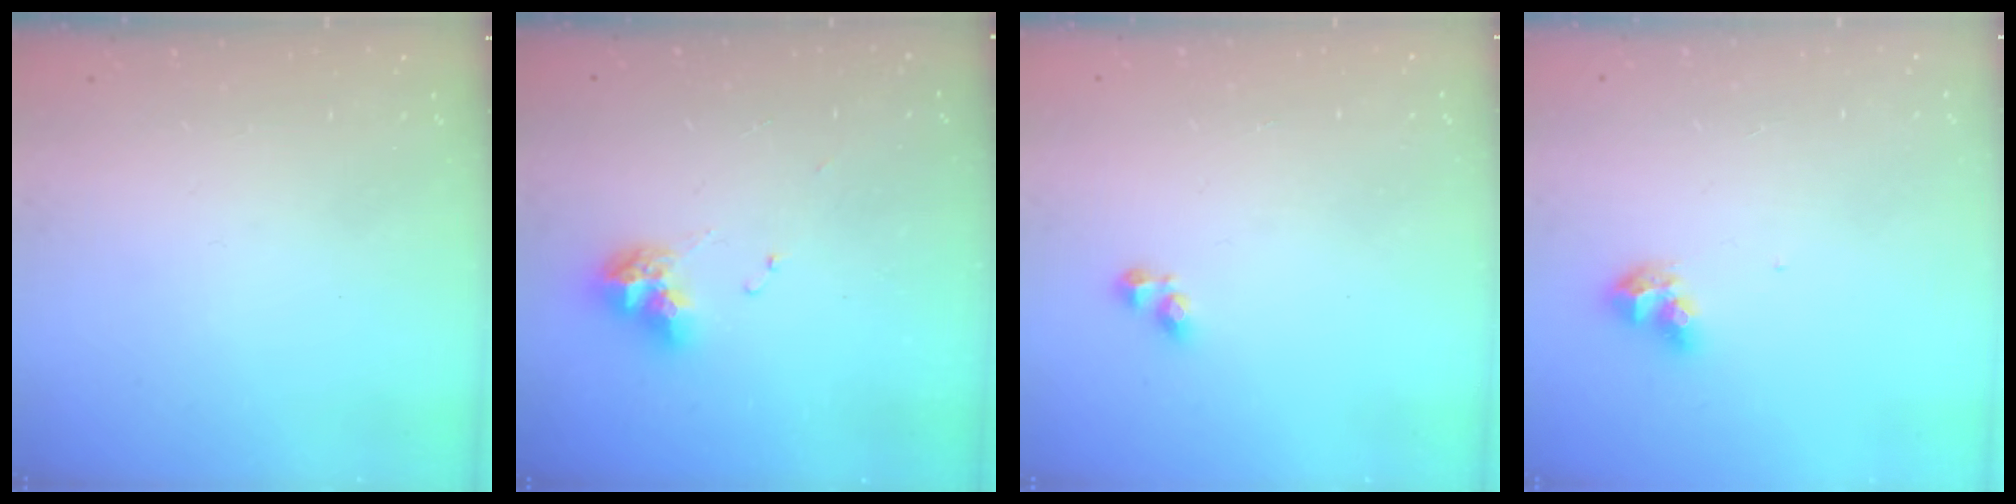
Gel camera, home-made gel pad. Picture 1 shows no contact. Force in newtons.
{"total": 9.0, "press": 8.9, "slide": 0.9}
{"total": 2.8, "press": 2.8, "slide": 0.3}
{"total": 7.9, "press": 7.9, "slide": 0.6}